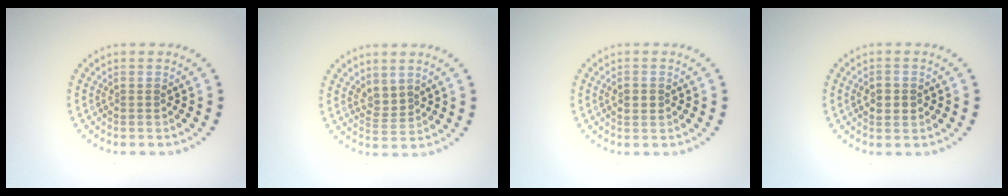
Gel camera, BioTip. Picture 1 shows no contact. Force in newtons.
{"total": 1.6, "press": 1.3, "slide": 0.9}
{"total": 1.1, "press": 1.1, "slide": 0.1}
{"total": 1.6, "press": 1.6, "slide": 0.2}